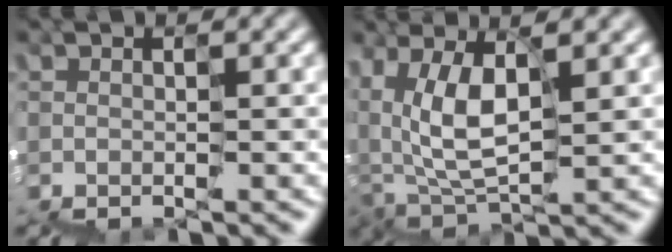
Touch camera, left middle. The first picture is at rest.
{"total": 3.9, "force": [2.1, 2.1, 2.5], "torque": [-0.067, 0.019, 0.037]}